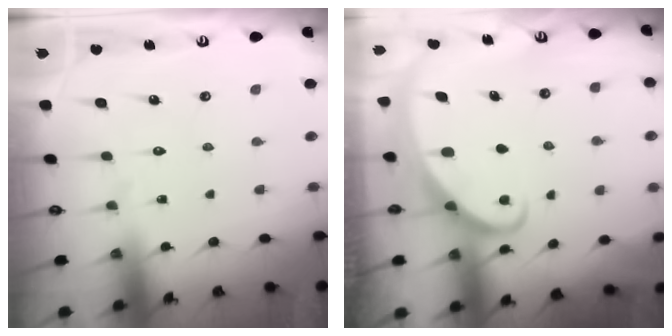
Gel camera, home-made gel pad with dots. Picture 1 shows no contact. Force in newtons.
{"total": 2.2, "press": 2.2, "slide": 0.4}